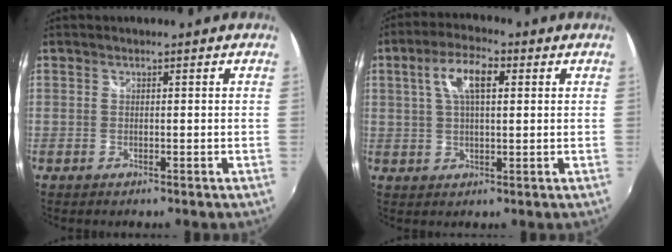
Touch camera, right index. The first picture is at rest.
{"total": 7.7, "force": [2.3, 3.1, 6.7], "torque": [-0.128, 0.017, 0.040]}